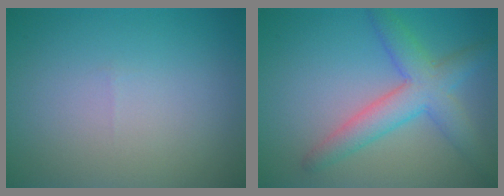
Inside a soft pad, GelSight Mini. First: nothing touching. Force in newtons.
{"total": 4.9, "press": 4.9, "slide": 0.2}